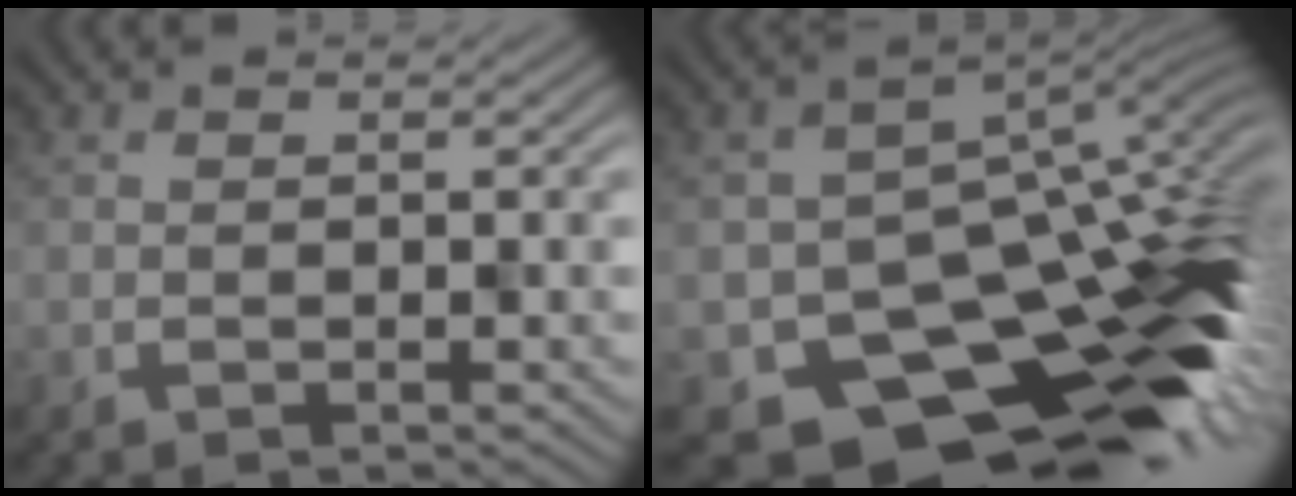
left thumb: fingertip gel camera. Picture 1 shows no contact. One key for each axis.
{"total": 14.0, "fx": -6.3, "fy": 9.4, "fz": 8.3, "tx": -0.111, "ty": -0.057, "tz": -0.071}